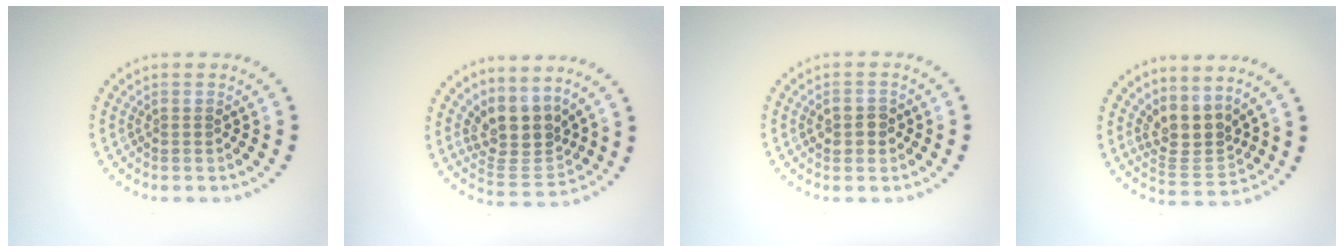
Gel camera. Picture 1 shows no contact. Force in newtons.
{"total": 4.1, "press": 3.1, "slide": 2.6}
{"total": 1.8, "press": 1.8, "slide": 0.0}
{"total": 3.2, "press": 2.4, "slide": 2.1}